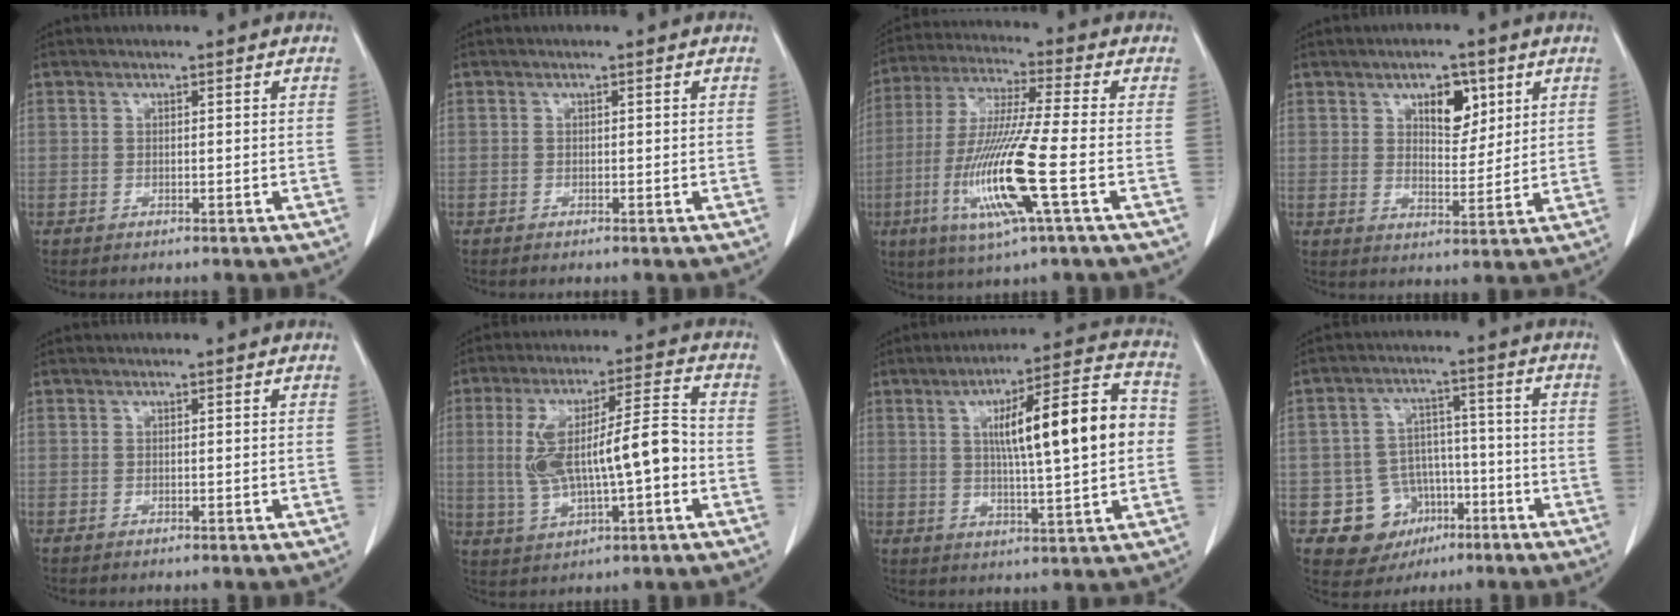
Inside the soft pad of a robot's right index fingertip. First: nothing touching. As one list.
[{"total": 0.0}, {"total": 15.0, "force": [-4.4, -0.2, 14.4], "torque": [-0.301, -0.021, -0.086]}, {"total": 6.2, "force": [3.1, 3.1, 4.4], "torque": [-0.066, 0.002, 0.051]}, {"total": 0.0}, {"total": 13.4, "force": [-1.0, 3.3, 13.0], "torque": [-0.246, 0.026, -0.006]}, {"total": 16.1, "force": [1.7, 2.3, 15.8], "torque": [-0.240, 0.031, 0.027]}, {"total": 9.3, "force": [-3.9, 8.2, 2.1], "torque": [-0.025, 0.031, -0.047]}]